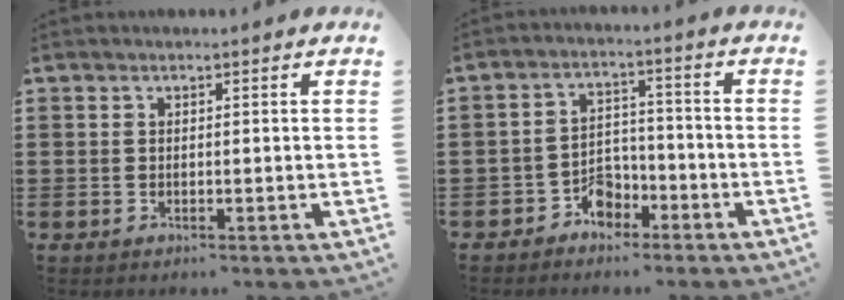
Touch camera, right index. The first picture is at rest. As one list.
[{"total": 4.5, "force": [-3.2, 2.6, 1.6], "torque": [-0.031, 0.012, -0.062]}]